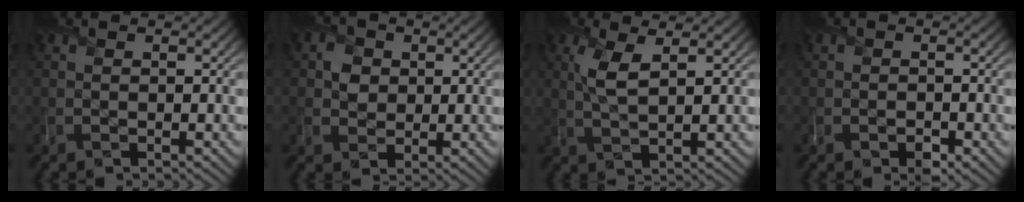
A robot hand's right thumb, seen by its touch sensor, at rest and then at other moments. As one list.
[{"total": 3.0, "force": [0.4, 2.8, 1.1], "torque": [-0.024, -0.002, -0.001]}, {"total": 4.2, "force": [1.6, 1.4, 3.7], "torque": [-0.091, 0.001, 0.032]}, {"total": 1.8, "force": [-1.1, 1.2, 0.8], "torque": [-0.014, -0.008, -0.019]}]